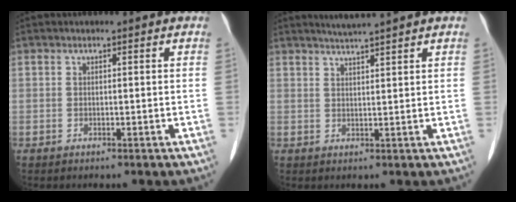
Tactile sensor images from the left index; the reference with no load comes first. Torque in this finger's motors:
{"motor_torque": [0.09, -0.08, 0.02, 0.03]}